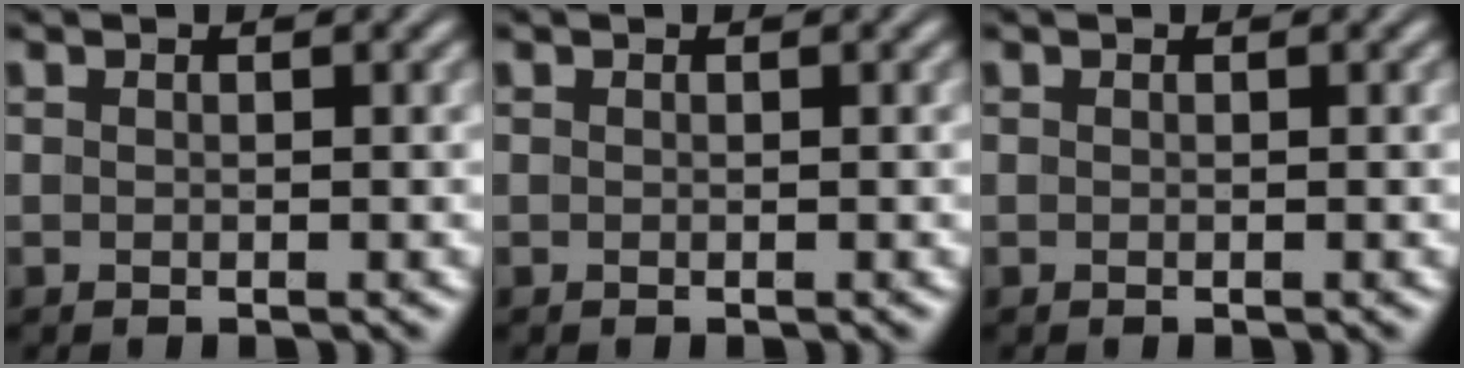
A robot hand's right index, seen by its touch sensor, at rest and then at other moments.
{"total": 0.0}
{"total": 0.0}